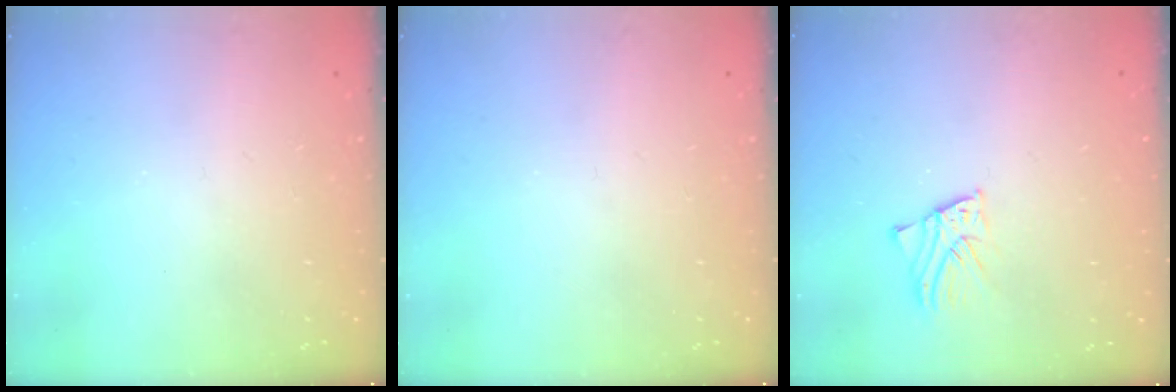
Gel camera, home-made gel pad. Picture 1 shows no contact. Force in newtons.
{"total": 0.0}
{"total": 2.6, "press": 2.6, "slide": 0.1}